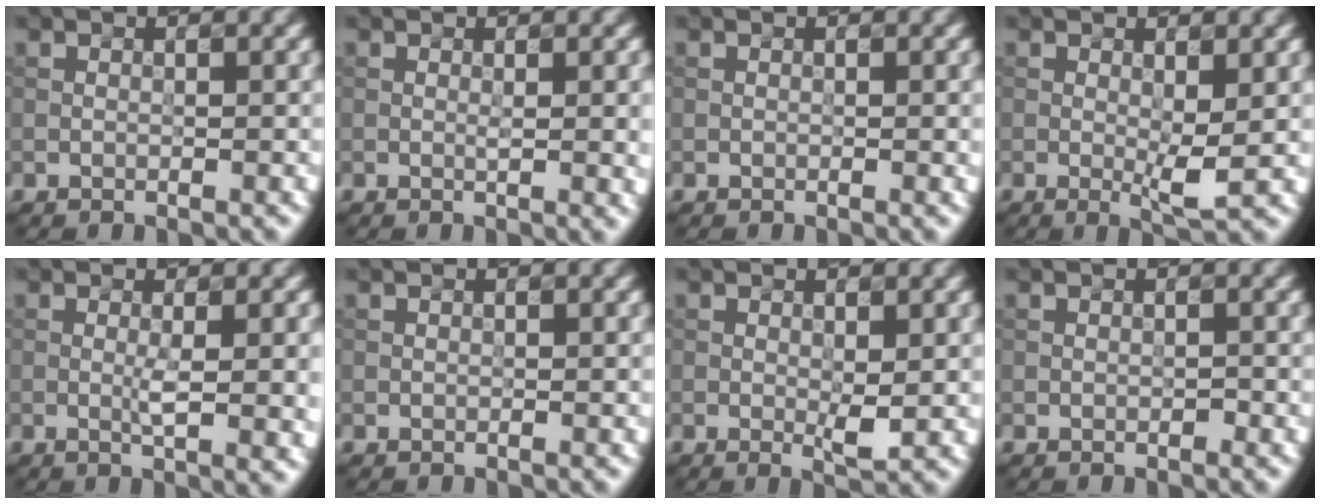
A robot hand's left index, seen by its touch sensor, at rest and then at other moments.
{"total": 2.3, "force": [0.0, 0.5, 2.2], "torque": [-0.028, 0.003, 0.002]}
{"total": 0.5, "force": [-0.1, 0.1, 0.5], "torque": [-0.005, 0.001, 0.000]}
{"total": 2.6, "force": [0.2, 0.3, 2.6], "torque": [-0.047, -0.008, 0.008]}
{"total": 4.2, "force": [-0.2, 0.8, 4.1], "torque": [-0.066, -0.001, 0.002]}
{"total": 0.0}
{"total": 1.6, "force": [0.1, 0.1, 1.6], "torque": [-0.030, -0.004, 0.007]}
{"total": 0.0}